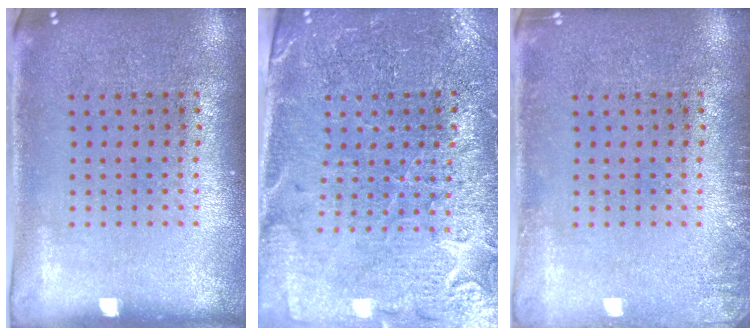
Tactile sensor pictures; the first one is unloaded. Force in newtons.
{"total": 3.3, "press": 3.2, "slide": 1.0}
{"total": 1.1, "press": 1.1, "slide": 0.2}